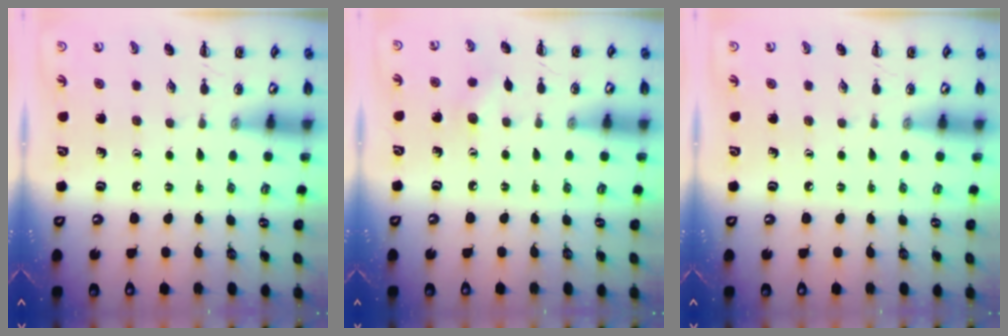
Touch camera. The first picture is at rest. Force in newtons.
{"total": 4.4, "press": 4.3, "slide": 1.0}
{"total": 0.0}